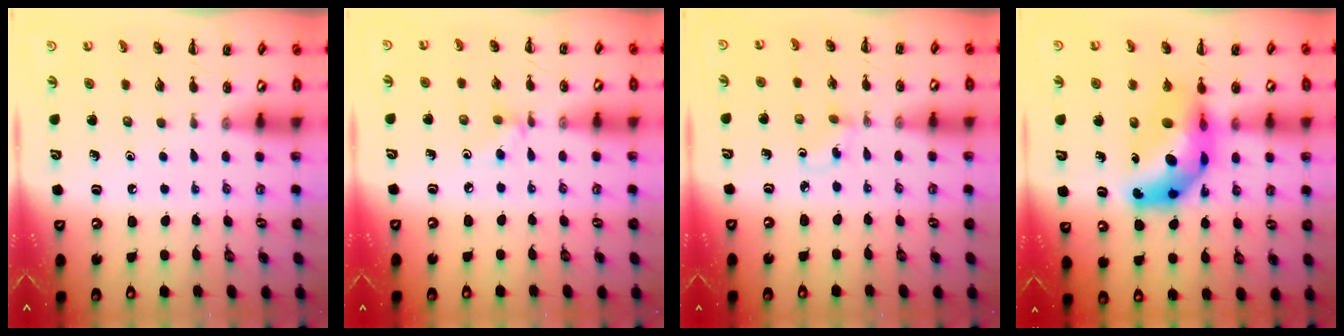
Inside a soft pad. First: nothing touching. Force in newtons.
{"total": 3.6, "press": 3.4, "slide": 1.2}
{"total": 1.3, "press": 1.1, "slide": 0.7}
{"total": 12.6, "press": 12.0, "slide": 3.9}